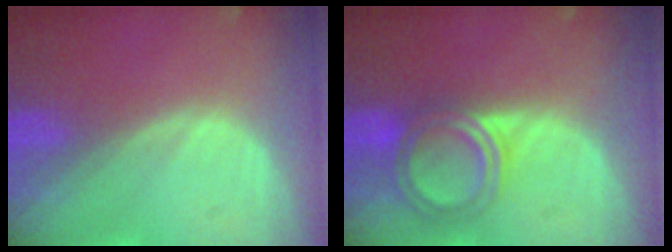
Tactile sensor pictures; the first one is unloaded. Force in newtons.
{"total": 5.7, "press": 5.6, "slide": 1.1}